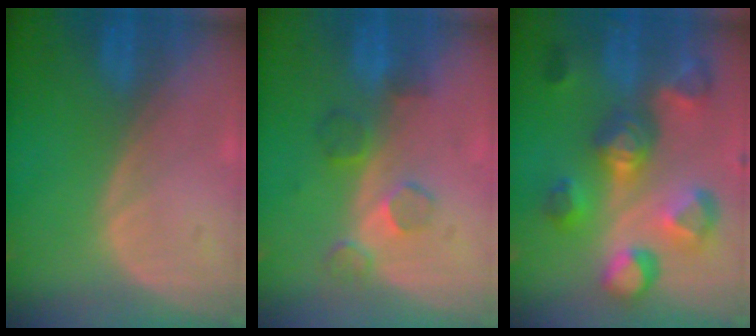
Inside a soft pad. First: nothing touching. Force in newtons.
{"total": 4.5, "press": 4.2, "slide": 1.6}
{"total": 11.1, "press": 10.0, "slide": 4.8}